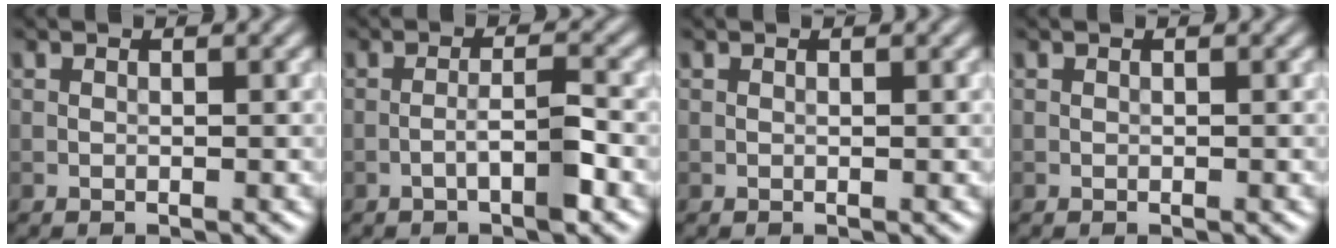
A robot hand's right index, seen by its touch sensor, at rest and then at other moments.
{"total": 2.6, "force": [-1.3, 0.2, 2.3], "torque": [-0.040, 0.010, -0.026]}
{"total": 0.0}
{"total": 0.0}